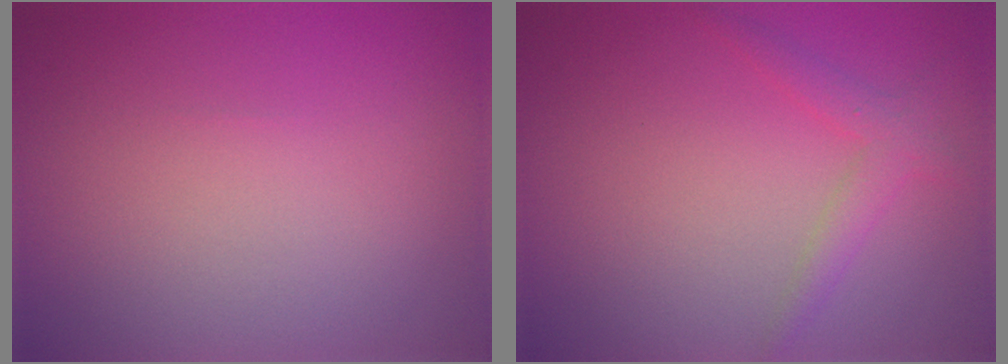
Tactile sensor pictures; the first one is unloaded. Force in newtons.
{"total": 2.0, "press": 2.0, "slide": 0.1}